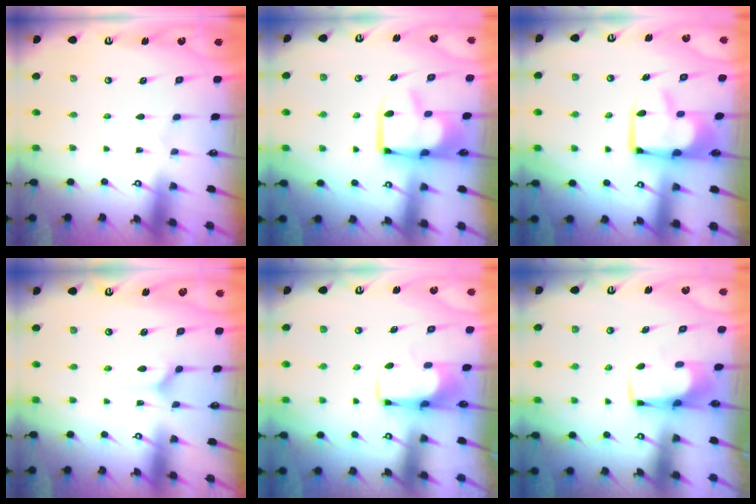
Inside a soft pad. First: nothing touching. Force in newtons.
{"total": 7.6, "press": 7.6, "slide": 0.7}
{"total": 2.8, "press": 2.7, "slide": 0.8}
{"total": 3.7, "press": 3.7, "slide": 0.4}
{"total": 1.6, "press": 1.5, "slide": 0.3}
{"total": 1.9, "press": 1.8, "slide": 0.6}